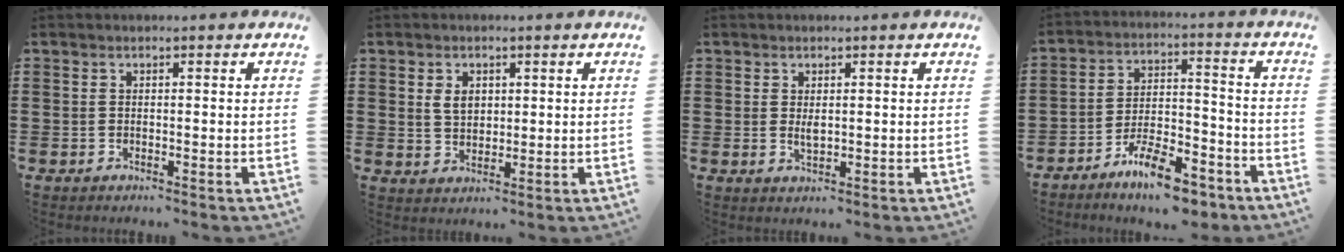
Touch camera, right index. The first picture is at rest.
{"total": 3.3, "force": [1.0, 2.3, 2.2], "torque": [-0.049, 0.008, 0.017]}
{"total": 1.7, "force": [0.4, 0.8, 1.4], "torque": [-0.029, 0.004, 0.007]}
{"total": 9.3, "force": [-7.4, 2.3, 5.0], "torque": [-0.089, 0.020, -0.135]}